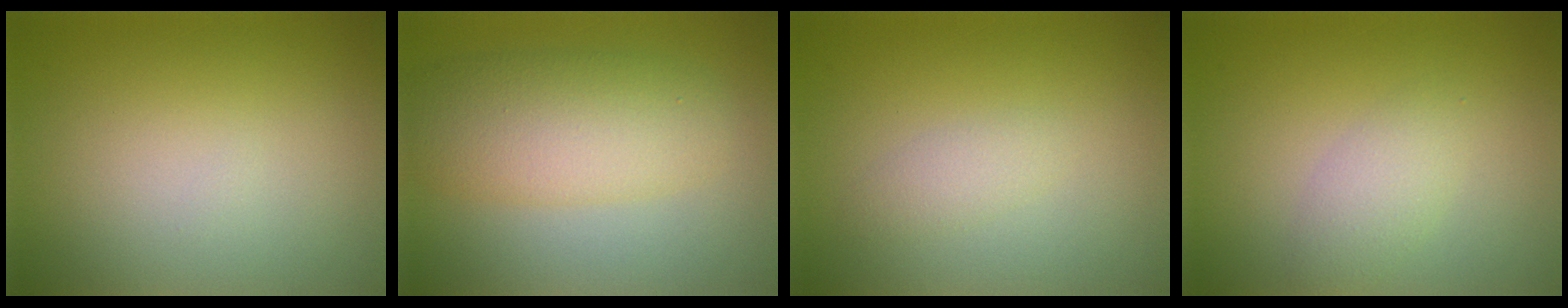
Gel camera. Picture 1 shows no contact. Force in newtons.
{"total": 5.8, "press": 5.8, "slide": 0.2}
{"total": 1.3, "press": 1.3, "slide": 0.1}
{"total": 2.1, "press": 2.1, "slide": 0.1}